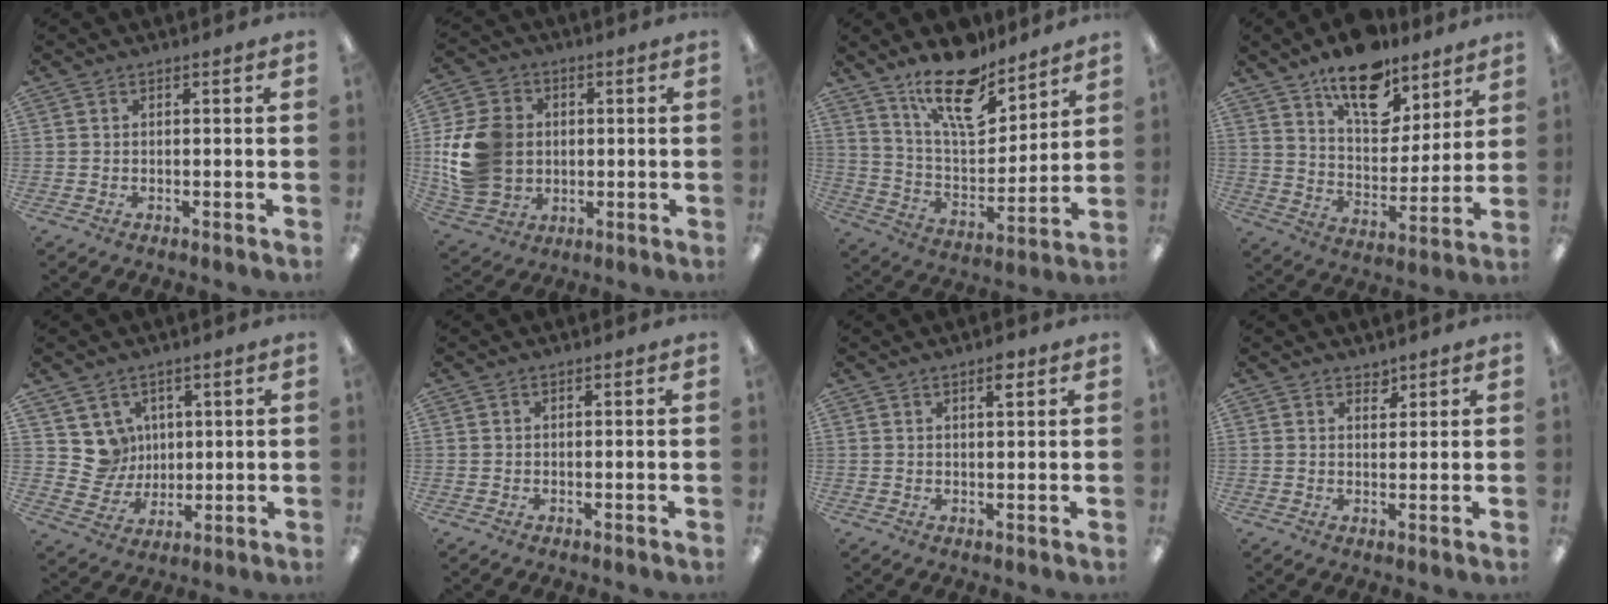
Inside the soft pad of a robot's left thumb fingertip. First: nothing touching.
{"total": 14.9, "force": [0.6, 12.4, 8.2], "torque": [-0.176, 0.011, 0.018]}
{"total": 17.8, "force": [12.9, 7.0, 10.1], "torque": [-0.163, -0.079, 0.221]}
{"total": 15.9, "force": [11.6, 7.9, 7.5], "torque": [-0.110, -0.070, 0.206]}
{"total": 7.7, "force": [3.2, 7.0, 0.4], "torque": [-0.012, -0.016, 0.066]}
{"total": 0.0}
{"total": 3.0, "force": [2.0, 0.8, 2.1], "torque": [-0.029, -0.004, 0.031]}
{"total": 2.2, "force": [2.0, 0.8, 0.3], "torque": [0.010, -0.015, 0.034]}